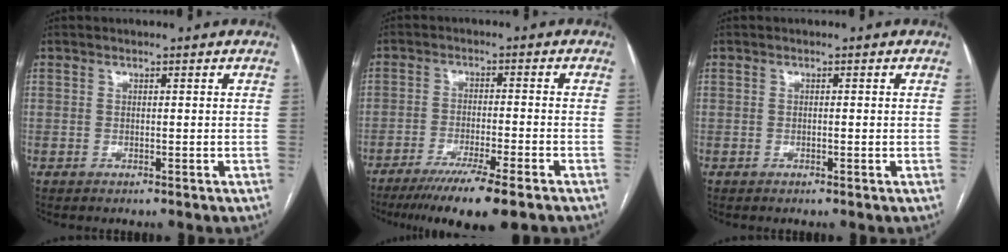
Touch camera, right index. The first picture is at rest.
{"total": 11.2, "force": [-8.3, 0.1, 7.5], "torque": [-0.110, -0.026, -0.128]}
{"total": 0.8, "force": [-0.1, 0.1, 0.7], "torque": [-0.011, 0.000, -0.001]}